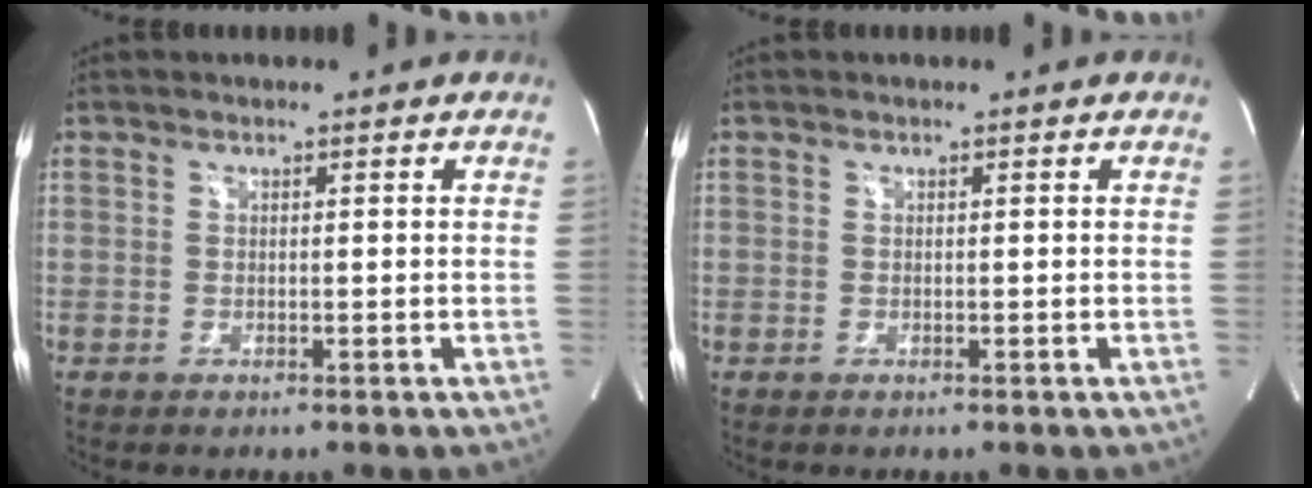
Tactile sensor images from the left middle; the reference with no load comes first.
{"total": 0.0}